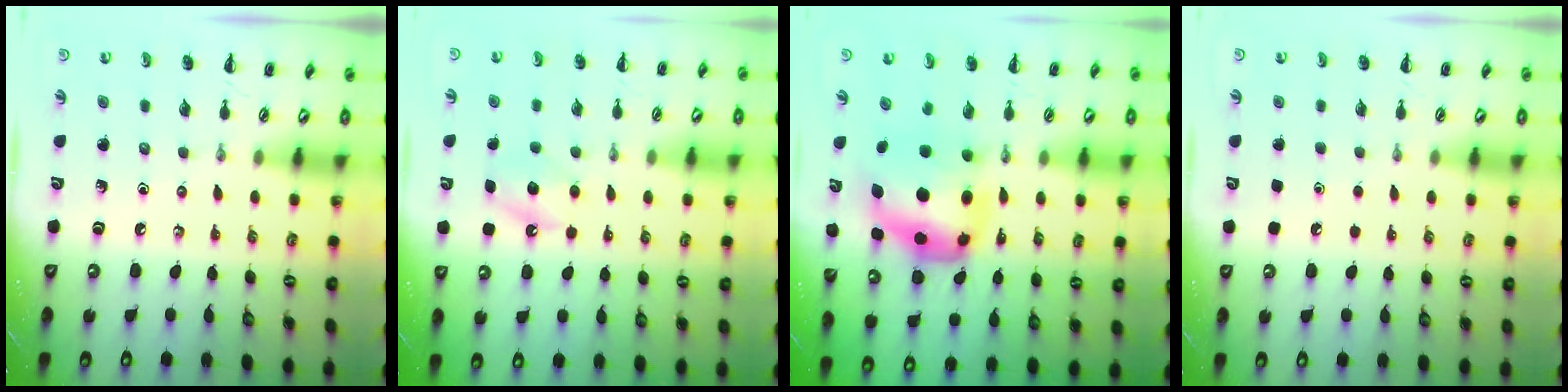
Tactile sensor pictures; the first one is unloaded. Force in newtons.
{"total": 6.0, "press": 5.8, "slide": 1.5}
{"total": 6.3, "press": 6.1, "slide": 1.6}
{"total": 1.8, "press": 1.8, "slide": 0.1}